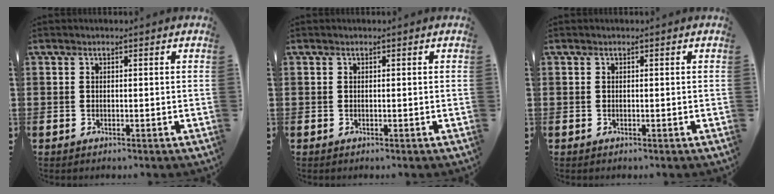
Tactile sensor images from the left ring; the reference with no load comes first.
{"total": 0.0}
{"total": 0.0}